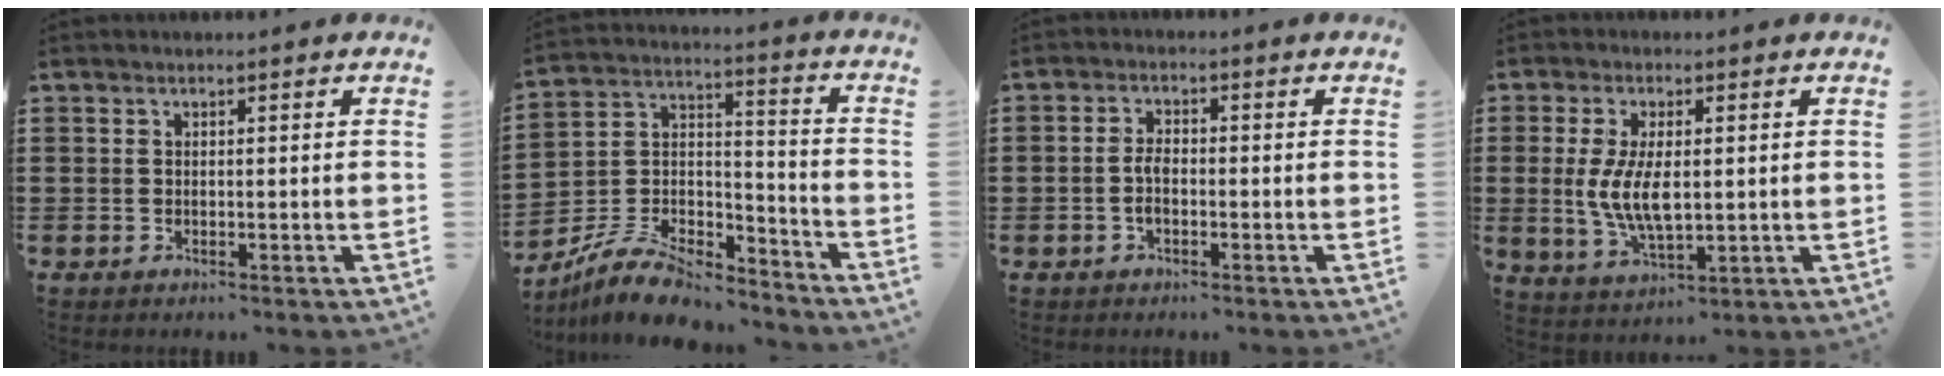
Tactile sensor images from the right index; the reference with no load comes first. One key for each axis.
{"total": 8.7, "fx": -7.7, "fy": 2.5, "fz": 2.9, "tx": -0.070, "ty": 0.013, "tz": -0.154}
{"total": 2.7, "fx": -0.9, "fy": 1.3, "fz": 2.2, "tx": -0.052, "ty": -0.003, "tz": -0.018}
{"total": 7.5, "fx": 0.2, "fy": 3.2, "fz": 6.7, "tx": -0.146, "ty": 0.000, "tz": 0.000}